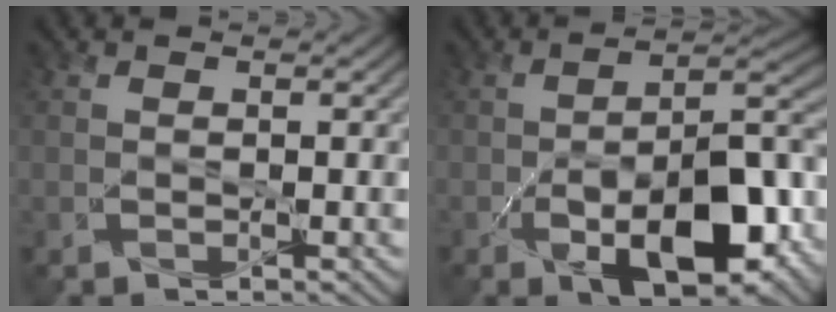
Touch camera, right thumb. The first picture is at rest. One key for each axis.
{"total": 13.5, "fx": -5.4, "fy": 6.2, "fz": 10.7, "tx": -0.169, "ty": -0.024, "tz": -0.082}